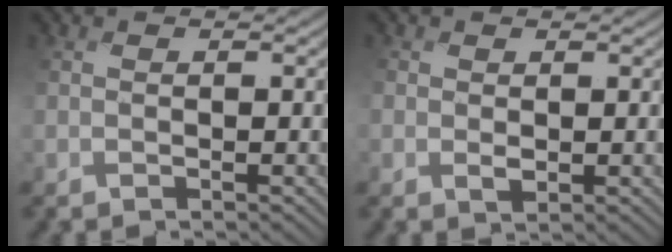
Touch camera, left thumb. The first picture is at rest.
{"total": 0.9, "force": [0.3, 0.8, 0.3], "torque": [-0.009, -0.002, 0.003]}